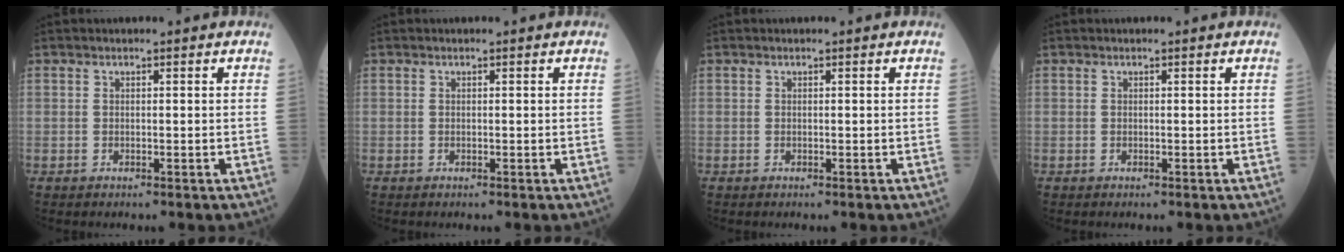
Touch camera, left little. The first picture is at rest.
{"total": 0.0}
{"total": 0.0}
{"total": 0.0}